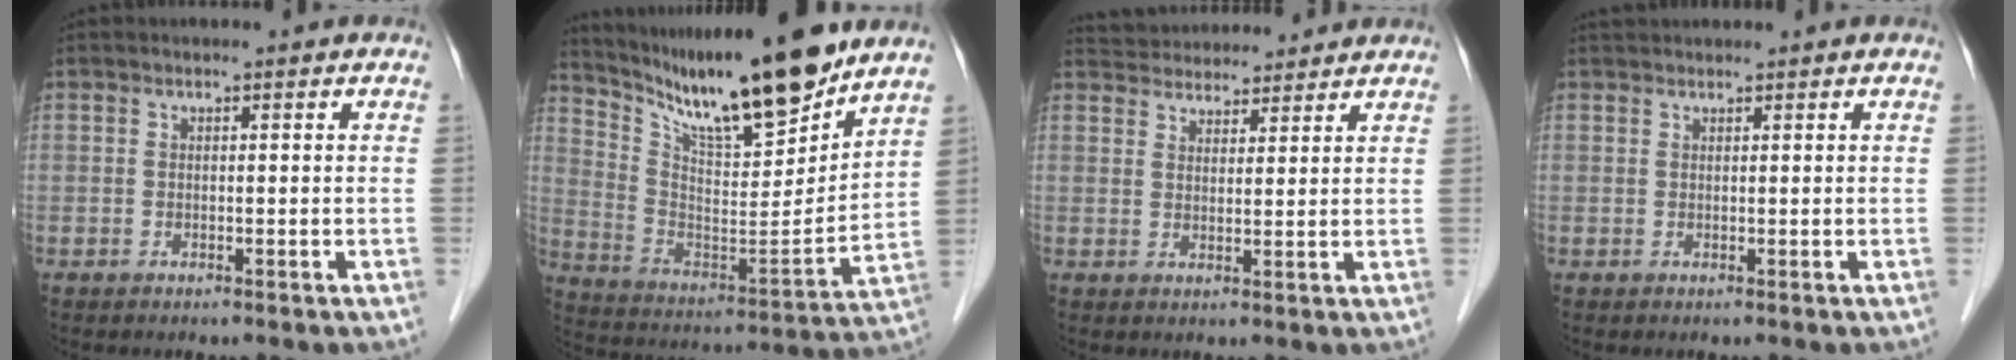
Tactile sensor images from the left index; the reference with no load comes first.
{"total": 19.3, "force": [15.9, 1.9, 10.7], "torque": [-0.184, -0.021, 0.275]}
{"total": 10.1, "force": [9.6, 2.3, 2.1], "torque": [-0.030, 0.033, 0.142]}
{"total": 1.9, "force": [1.8, 0.2, 0.4], "torque": [-0.009, 0.027, 0.035]}